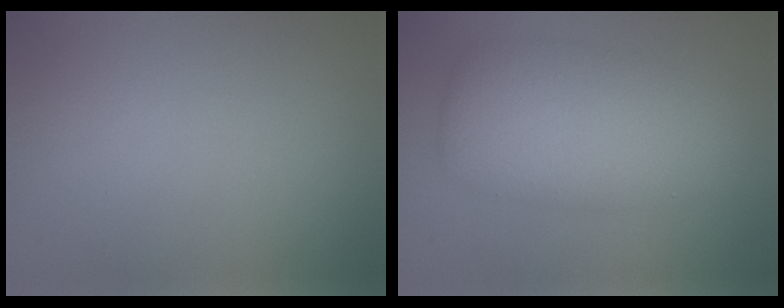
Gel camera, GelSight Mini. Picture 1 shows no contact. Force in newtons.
{"total": 7.5, "press": 7.5, "slide": 0.1}